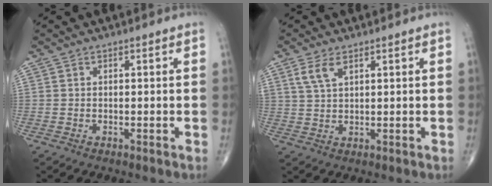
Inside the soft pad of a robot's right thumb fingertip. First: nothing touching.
{"total": 3.9, "force": [2.2, 1.7, 2.8], "torque": [-0.059, -0.001, 0.050]}